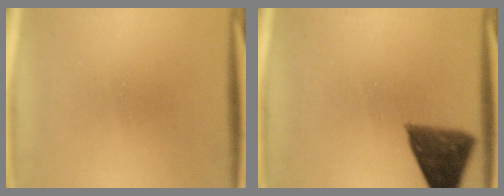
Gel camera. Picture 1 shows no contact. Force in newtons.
{"total": 7.6}